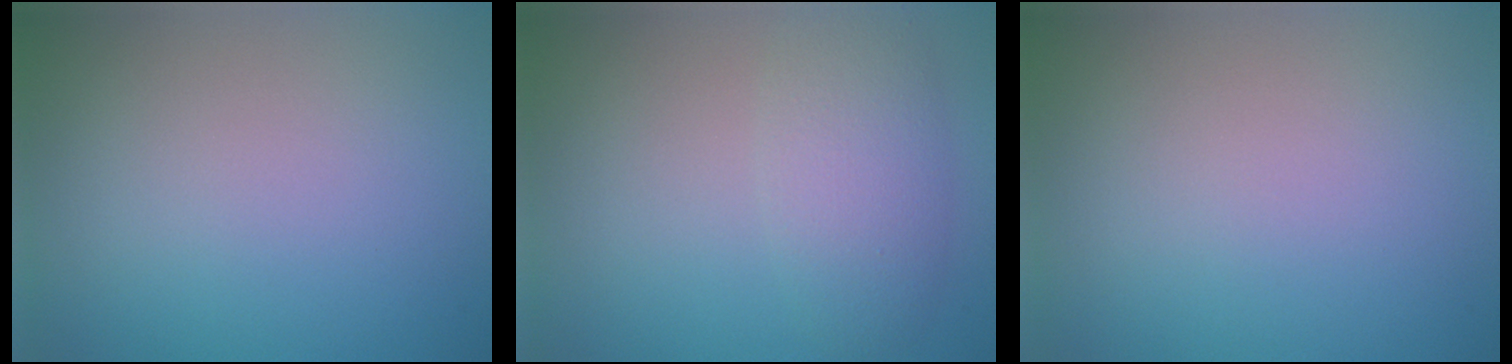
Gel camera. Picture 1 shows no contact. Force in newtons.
{"total": 3.9, "press": 3.9, "slide": 0.1}
{"total": 0.0}